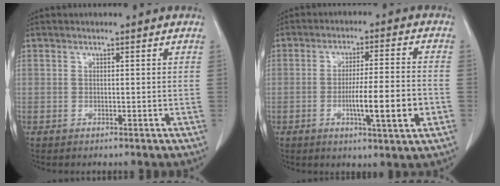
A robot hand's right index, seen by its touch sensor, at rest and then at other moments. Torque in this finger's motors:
{"motor_torque": [1.19, -0.78, 0.68, 0.15]}